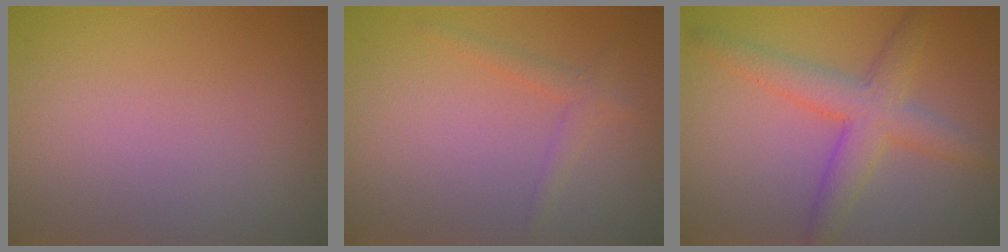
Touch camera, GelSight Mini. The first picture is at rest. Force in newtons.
{"total": 1.5, "press": 1.5, "slide": 0.0}
{"total": 4.7, "press": 4.7, "slide": 0.0}